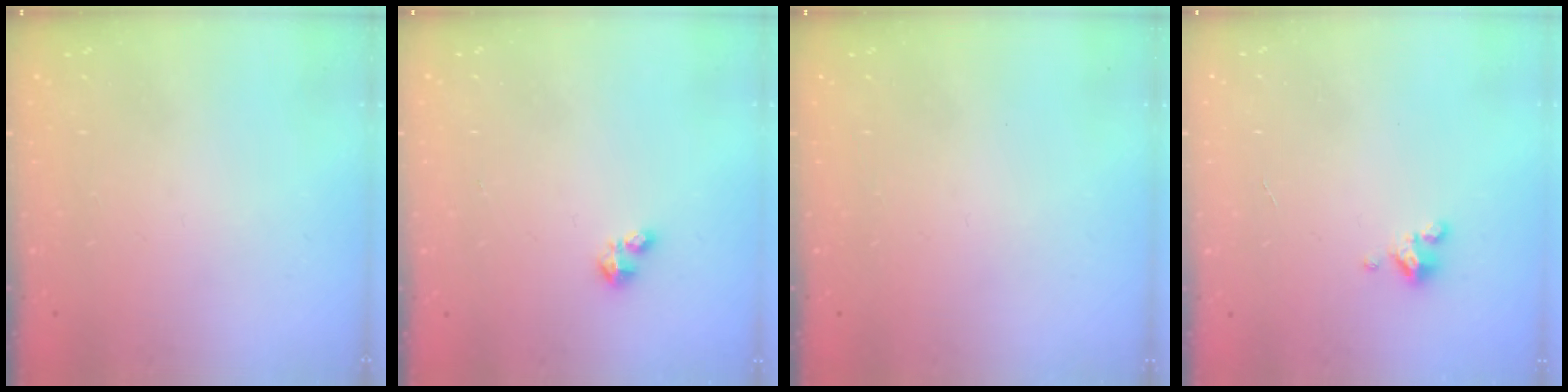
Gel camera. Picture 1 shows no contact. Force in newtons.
{"total": 1.6, "press": 1.5, "slide": 0.4}
{"total": 0.0}
{"total": 2.5, "press": 2.5, "slide": 0.3}